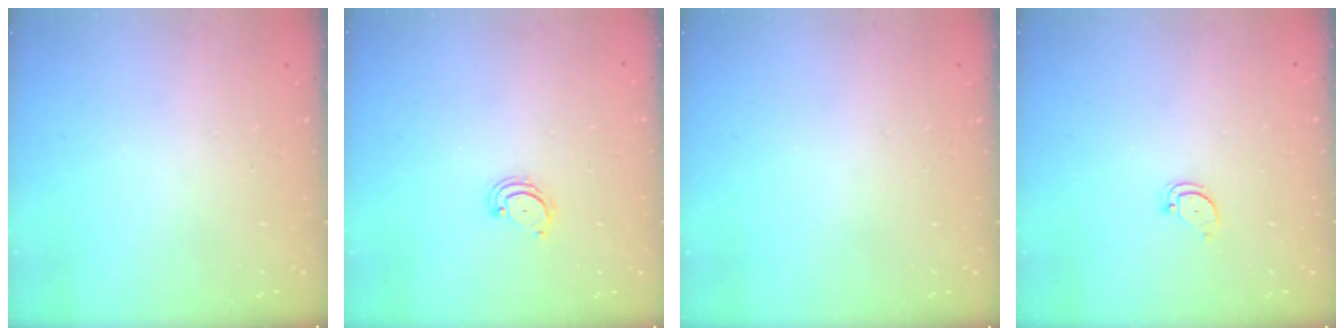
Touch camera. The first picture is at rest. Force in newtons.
{"total": 2.8, "press": 2.8, "slide": 0.3}
{"total": 0.0}
{"total": 2.6, "press": 2.6, "slide": 0.1}